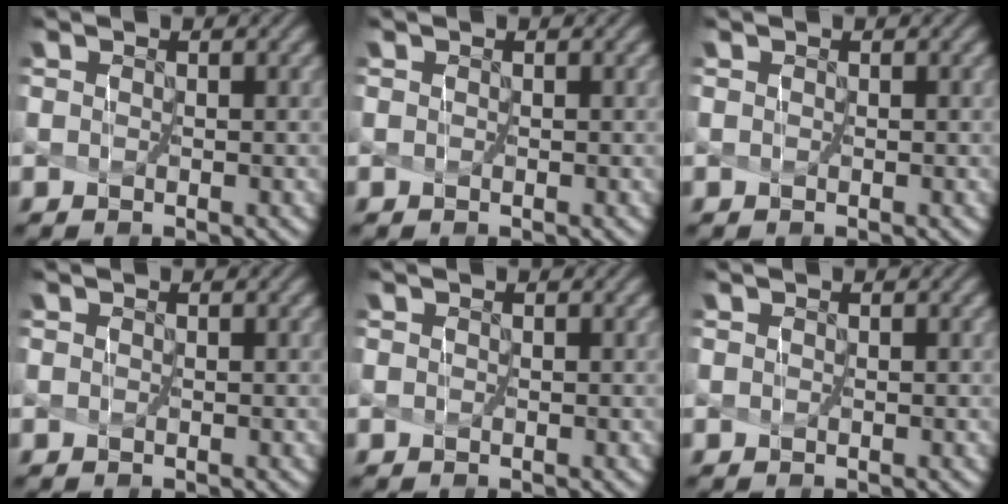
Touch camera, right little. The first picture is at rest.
{"total": 0.0}
{"total": 0.0}
{"total": 0.0}
{"total": 0.0}
{"total": 0.0}